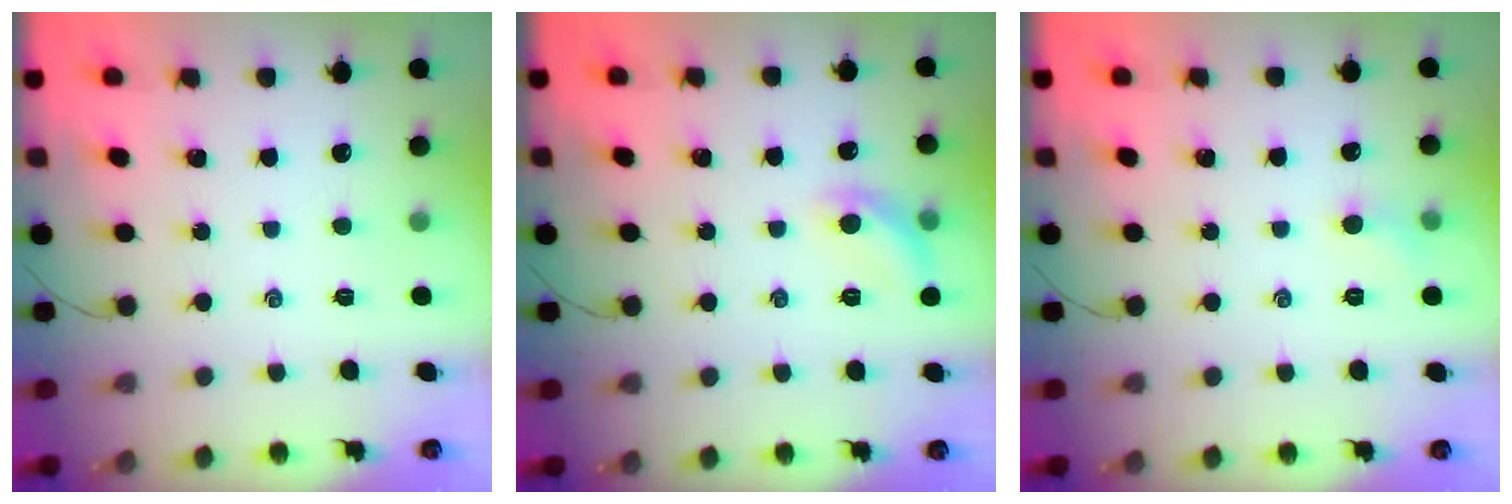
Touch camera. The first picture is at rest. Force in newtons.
{"total": 8.1, "press": 8.1, "slide": 0.7}
{"total": 4.3, "press": 4.1, "slide": 1.5}